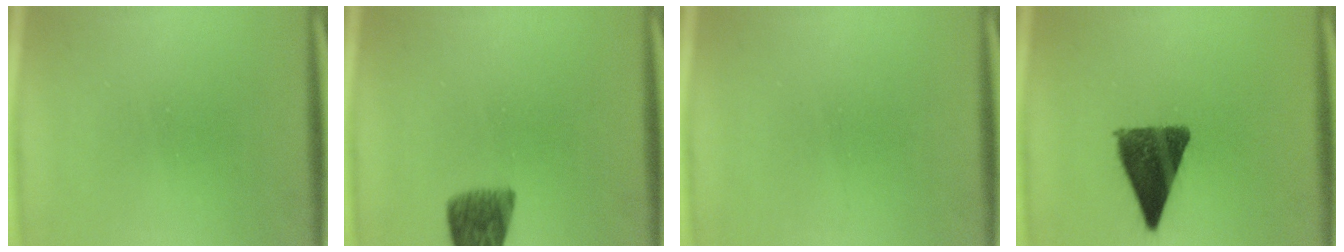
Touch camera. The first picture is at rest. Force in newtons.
{"total": 6.7}
{"total": 1.4}
{"total": 11.5}